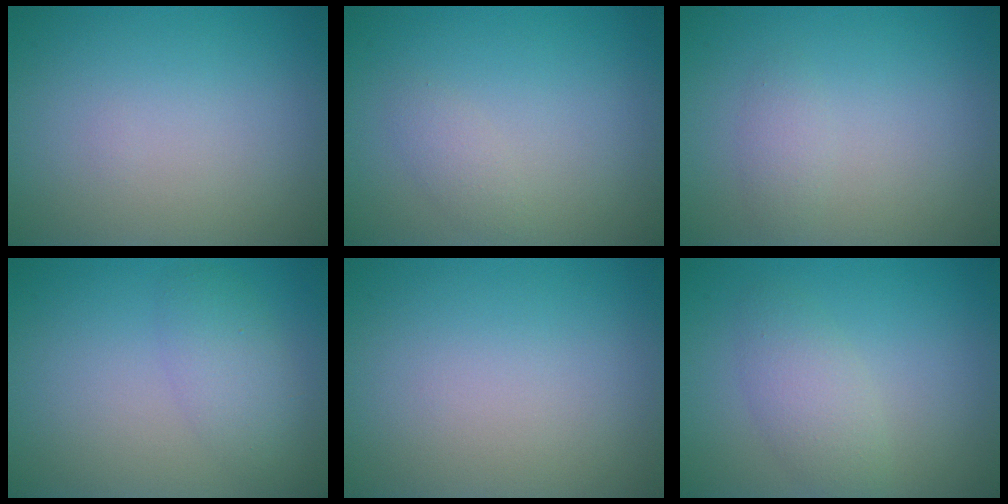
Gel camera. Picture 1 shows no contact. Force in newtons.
{"total": 1.2, "press": 1.2, "slide": 0.0}
{"total": 1.1, "press": 1.1, "slide": 0.1}
{"total": 2.8, "press": 2.8, "slide": 0.2}
{"total": 0.0}
{"total": 2.7, "press": 2.7, "slide": 0.1}